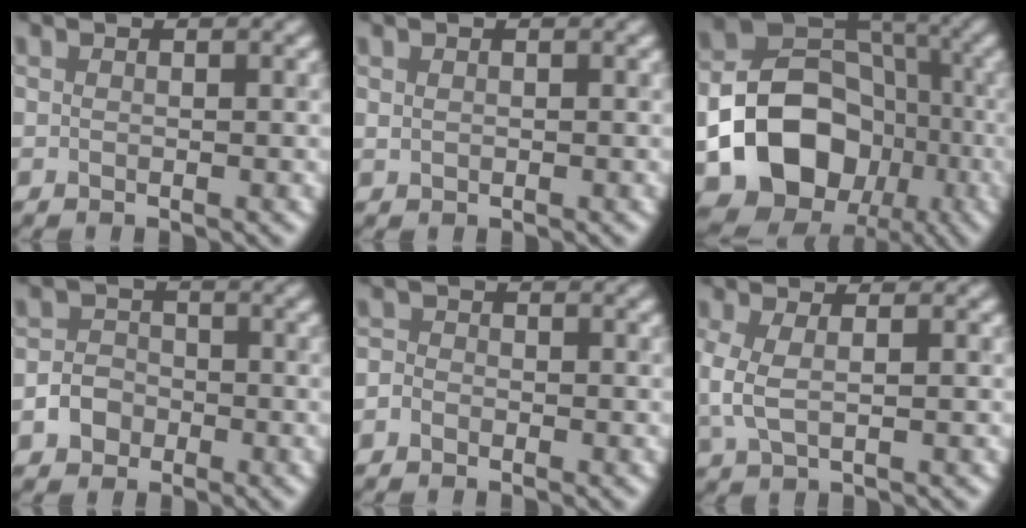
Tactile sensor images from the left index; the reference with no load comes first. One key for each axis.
{"total": 0.5, "fx": 0.3, "fy": 0.4, "fz": 0.3, "tx": -0.007, "ty": 0.001, "tz": 0.006}
{"total": 14.9, "fx": -4.3, "fy": 11.9, "fz": 7.7, "tx": -0.117, "ty": -0.030, "tz": -0.088}
{"total": 2.3, "fx": -1.2, "fy": 1.8, "fz": 0.7, "tx": -0.007, "ty": 0.002, "tz": -0.027}
{"total": 0.8, "fx": -0.7, "fy": 0.5, "fz": 0.0, "tx": 0.002, "ty": 0.000, "tz": -0.015}
{"total": 2.6, "fx": 0.2, "fy": 0.9, "fz": 2.4, "tx": -0.065, "ty": -0.001, "tz": 0.003}